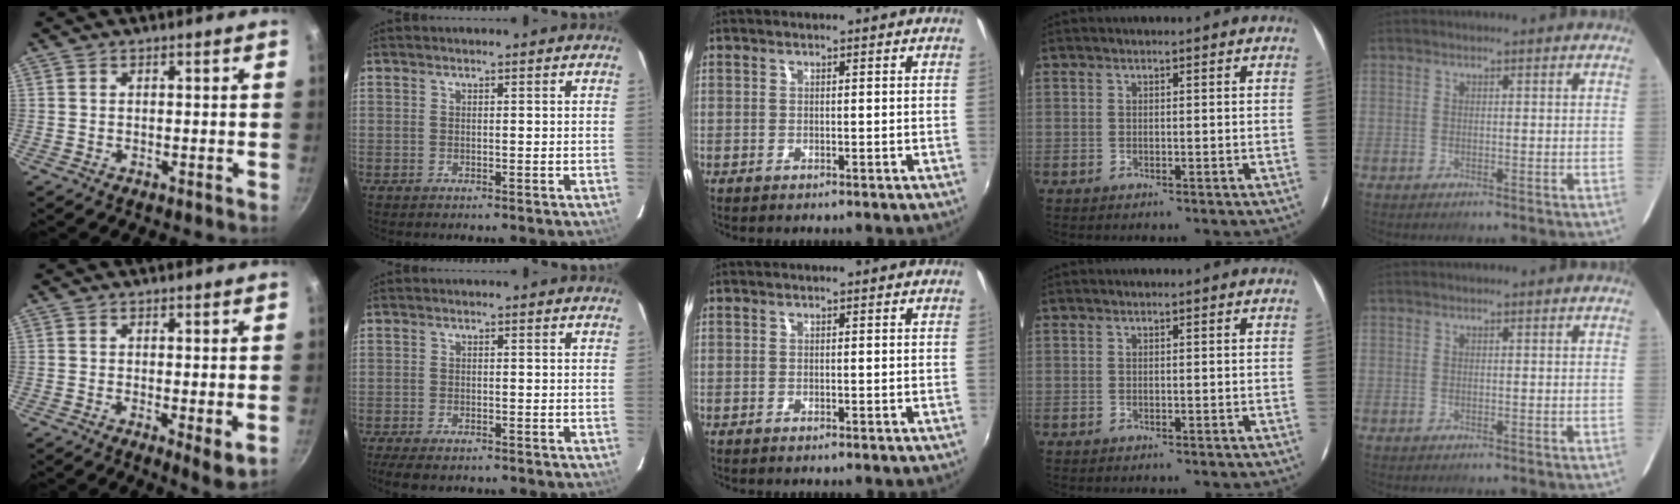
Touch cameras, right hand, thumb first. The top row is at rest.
{"thumb": {"total": 4.3, "force": [-0.3, 1.3, 4.0], "torque": [-0.062, -0.018, -0.003]}, "index": {"total": 6.0, "force": [-4.8, 1.9, 3.0], "torque": [-0.076, -0.024, -0.082]}}